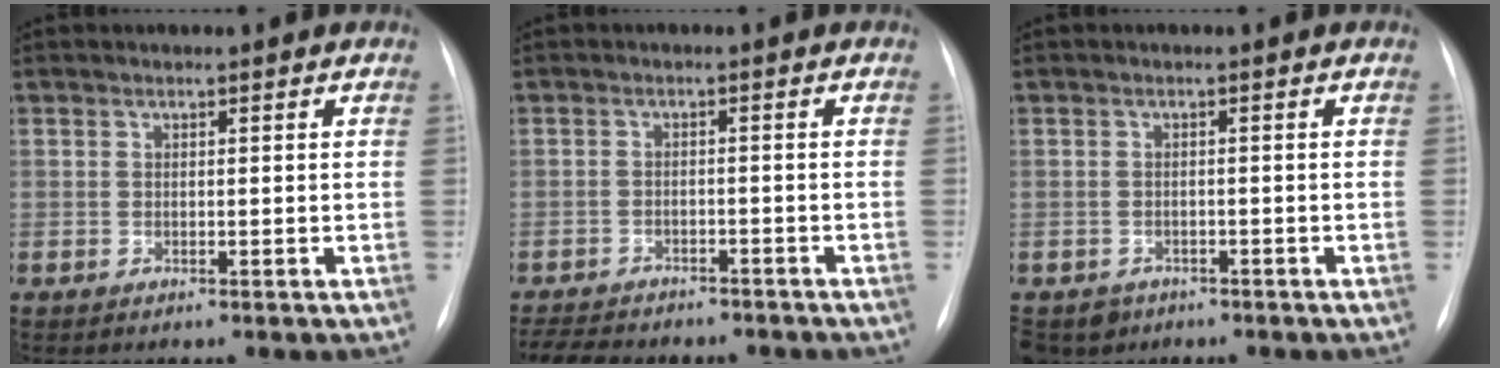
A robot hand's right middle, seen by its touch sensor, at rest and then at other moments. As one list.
[{"total": 11.5, "force": [-10.0, 3.8, 4.4], "torque": [-0.085, 0.000, -0.130]}, {"total": 4.5, "force": [-3.1, 3.2, 0.4], "torque": [-0.003, 0.005, -0.045]}]